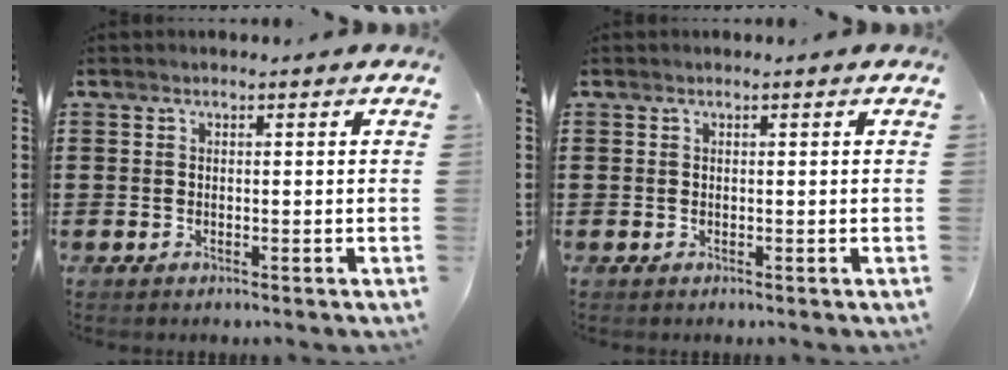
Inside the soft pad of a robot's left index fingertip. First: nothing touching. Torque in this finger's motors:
{"motor_torque": [-0.01, 0.01, 0.00, 0.00]}